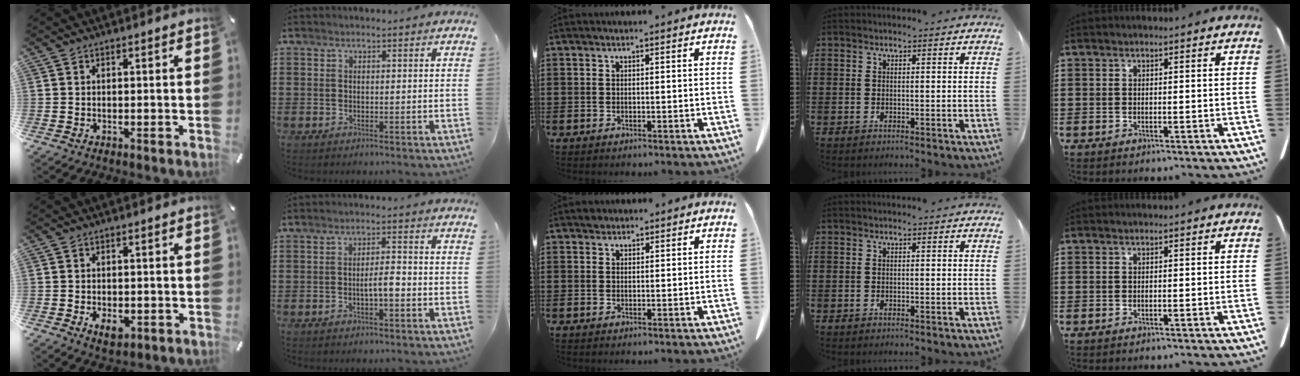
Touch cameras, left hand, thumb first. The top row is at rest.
{"thumb": {"total": 3.5, "force": [-0.9, 2.2, 2.5], "torque": [-0.048, -0.004, -0.020]}, "index": {"total": 3.1, "force": [-0.8, 0.8, 2.9], "torque": [-0.053, 0.006, -0.016]}, "middle": {"total": 1.0, "force": [0.8, 0.6, 0.0], "torque": [0.005, -0.001, 0.015]}}